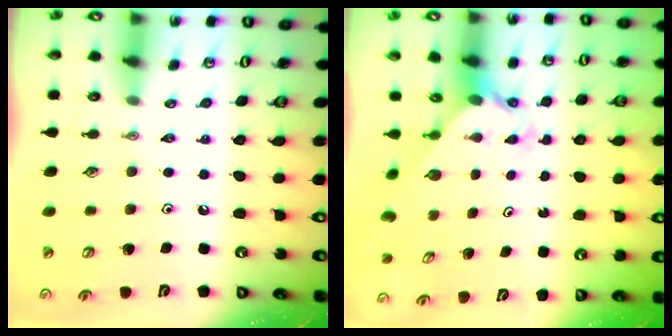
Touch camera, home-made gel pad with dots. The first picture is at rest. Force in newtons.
{"total": 2.3, "press": 2.3, "slide": 0.1}